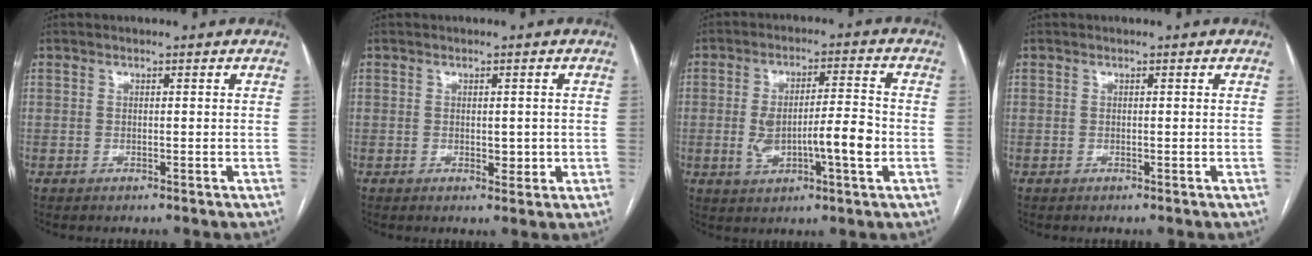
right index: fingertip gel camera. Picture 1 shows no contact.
{"total": 2.3, "force": [-0.2, 1.3, 1.9], "torque": [-0.024, 0.000, 0.002]}
{"total": 9.8, "force": [-1.8, 2.3, 9.4], "torque": [-0.170, 0.015, -0.023]}
{"total": 0.0}